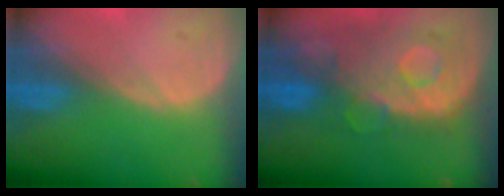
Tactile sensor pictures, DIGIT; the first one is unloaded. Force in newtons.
{"total": 11.3, "press": 9.8, "slide": 5.6}